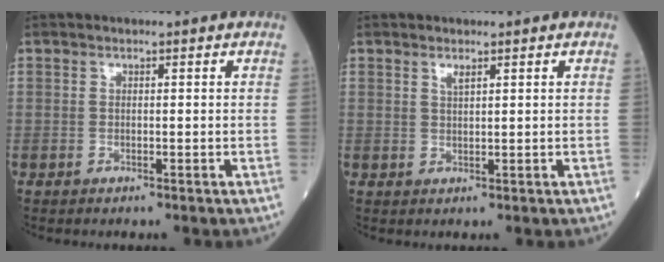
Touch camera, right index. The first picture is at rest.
{"total": 1.2, "force": [0.8, 0.1, 0.8], "torque": [-0.018, -0.004, 0.016]}